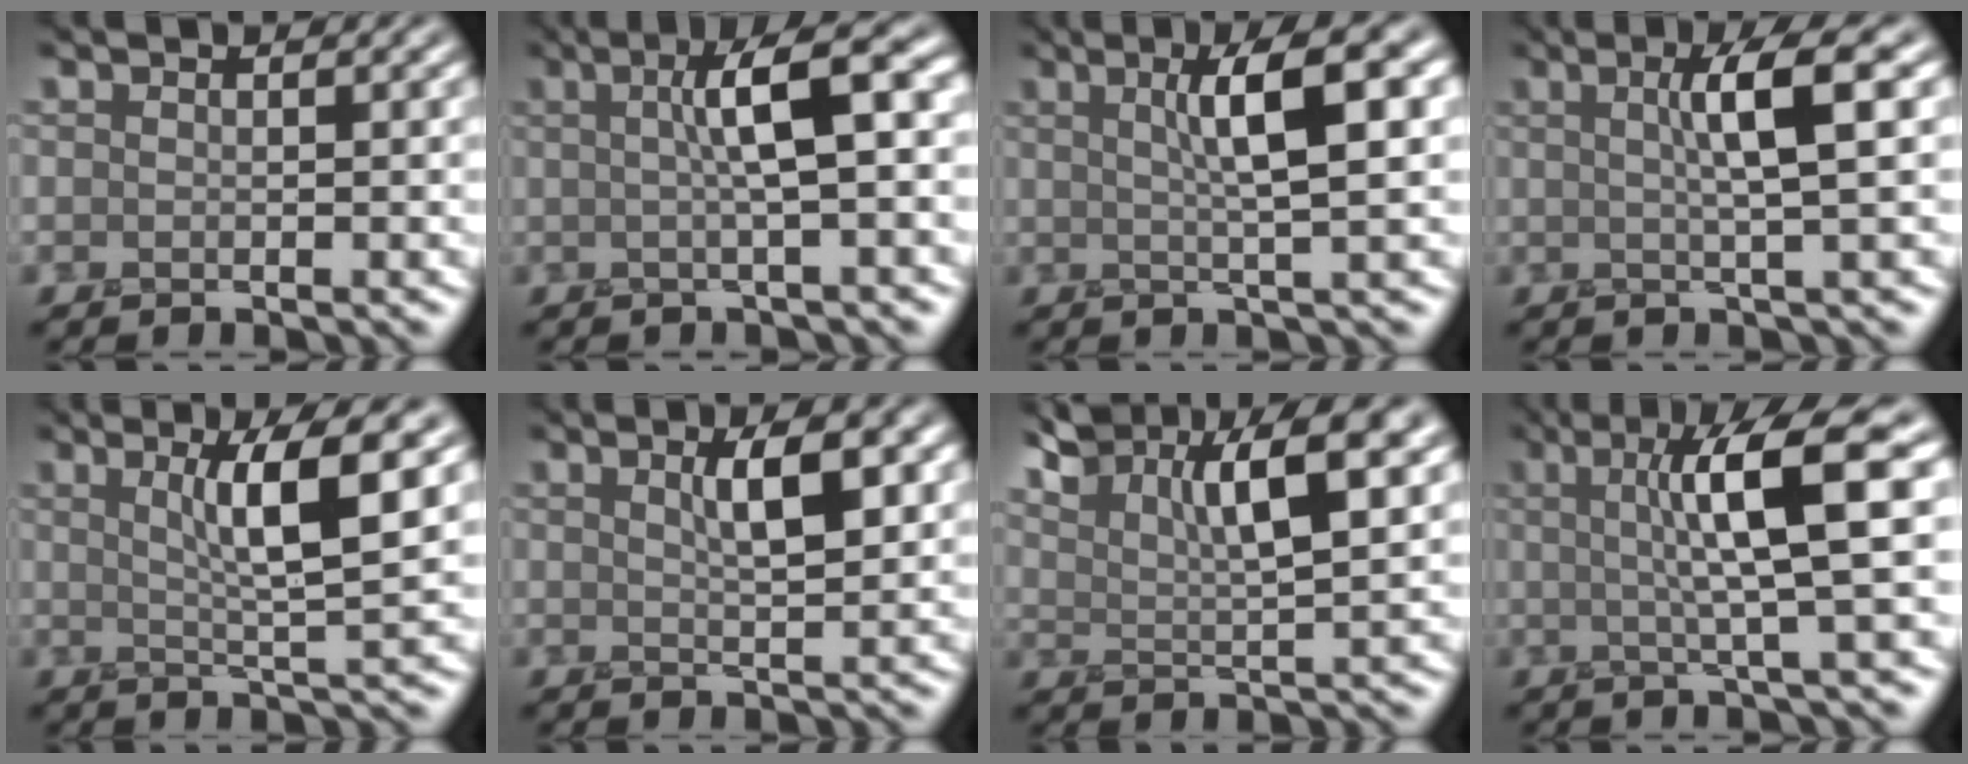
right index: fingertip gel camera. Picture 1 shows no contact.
{"total": 5.8, "force": [0.9, 1.1, 5.6], "torque": [-0.081, 0.021, 0.007]}
{"total": 5.8, "force": [1.7, 1.1, 5.4], "torque": [-0.072, 0.015, 0.022]}
{"total": 4.7, "force": [1.0, 0.6, 4.5], "torque": [-0.067, 0.010, 0.012]}
{"total": 5.7, "force": [2.0, 0.7, 5.3], "torque": [-0.077, 0.004, 0.033]}
{"total": 3.6, "force": [1.5, 0.9, 3.1], "torque": [-0.038, 0.012, 0.021]}
{"total": 7.2, "force": [5.2, 1.6, 4.7], "torque": [-0.080, 0.016, 0.093]}
{"total": 8.0, "force": [1.7, 1.2, 7.7], "torque": [-0.111, 0.016, 0.025]}